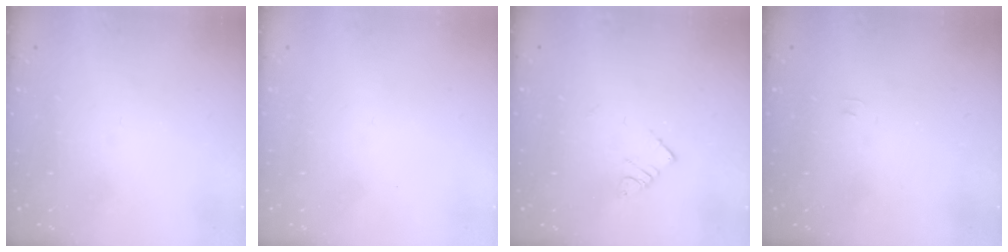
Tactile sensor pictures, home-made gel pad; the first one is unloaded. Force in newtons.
{"total": 1.8, "press": 1.7, "slide": 0.1}
{"total": 3.8, "press": 3.8, "slide": 0.0}
{"total": 2.9, "press": 2.9, "slide": 0.3}